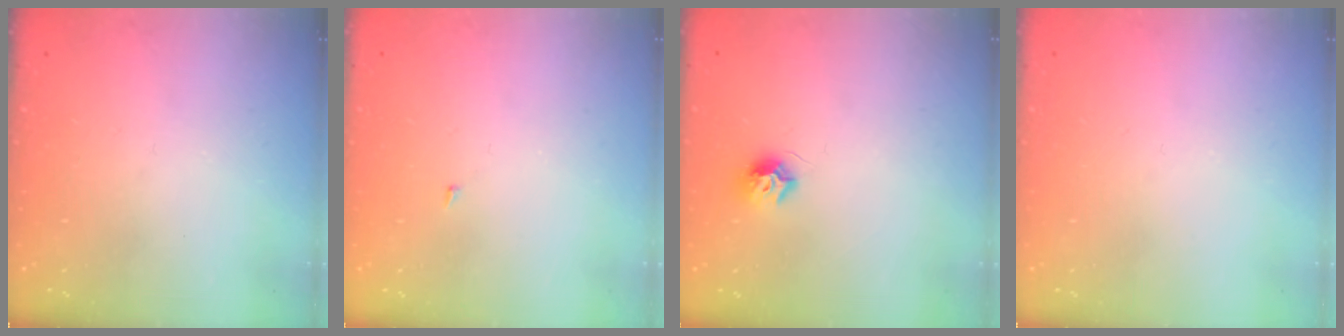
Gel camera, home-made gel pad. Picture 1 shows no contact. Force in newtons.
{"total": 1.4, "press": 1.3, "slide": 0.1}
{"total": 7.6, "press": 7.6, "slide": 0.4}
{"total": 0.0}